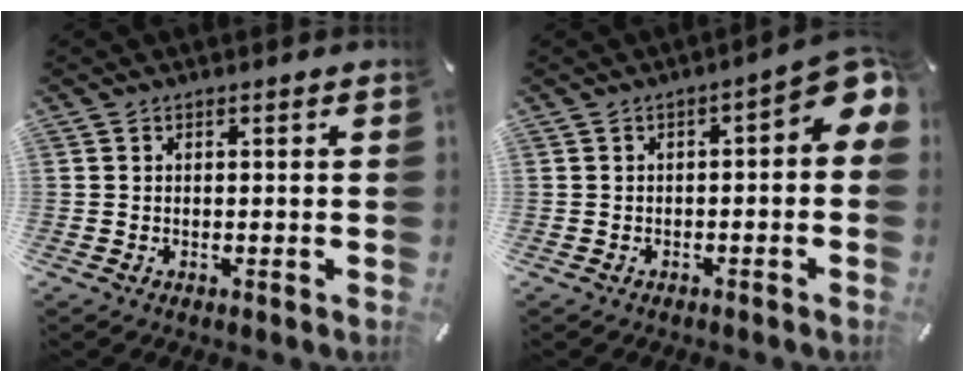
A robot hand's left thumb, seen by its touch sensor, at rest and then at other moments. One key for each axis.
{"total": 5.7, "fx": 0.3, "fy": 2.6, "fz": 5.1, "tx": -0.073, "ty": -0.008, "tz": 0.000}